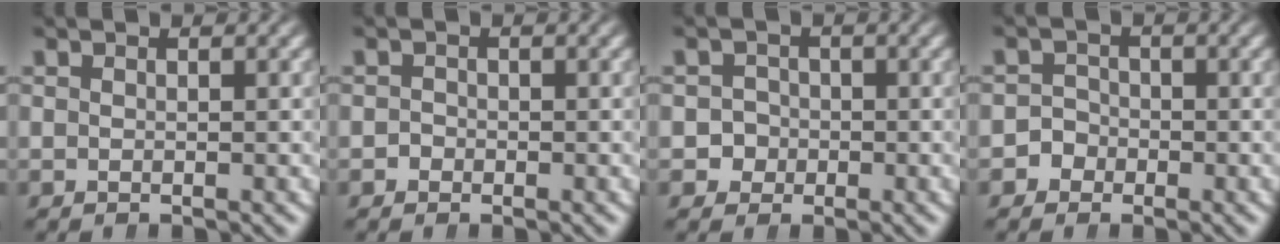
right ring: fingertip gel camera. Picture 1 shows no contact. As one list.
[{"total": 0.7, "force": [-0.5, 0.4, -0.3], "torque": [-0.001, -0.012, -0.007]}, {"total": 4.2, "force": [-0.7, 4.1, 0.5], "torque": [-0.032, -0.009, -0.021]}, {"total": 2.9, "force": [-1.0, 2.7, 0.3], "torque": [-0.017, -0.006, -0.024]}]